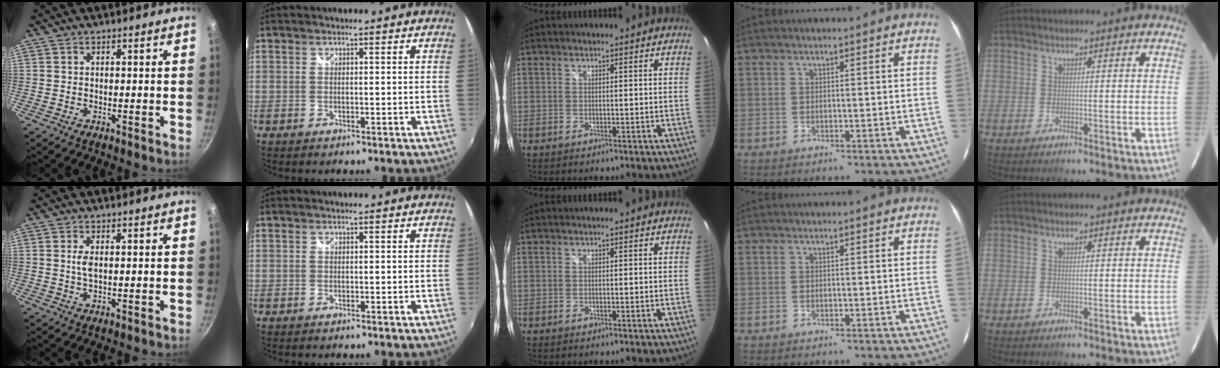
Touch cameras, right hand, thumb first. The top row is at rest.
{"thumb": {"total": 2.1, "force": [0.4, 0.8, 1.9], "torque": [-0.041, -0.001, 0.009]}}